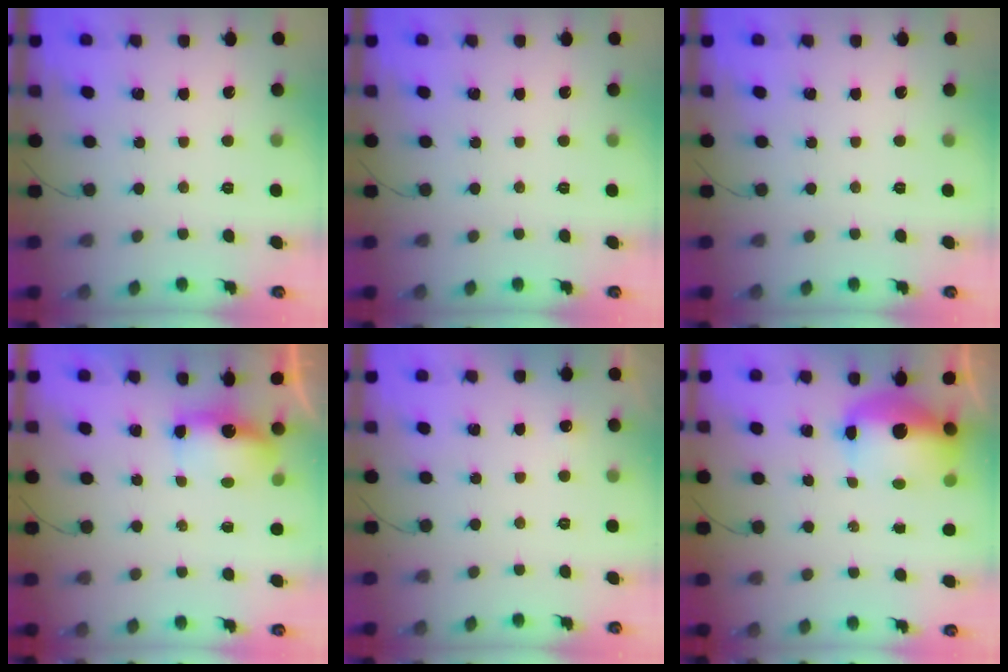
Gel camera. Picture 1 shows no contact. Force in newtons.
{"total": 0.0}
{"total": 0.0}
{"total": 6.8, "press": 6.7, "slide": 0.8}
{"total": 2.9, "press": 2.7, "slide": 1.2}
{"total": 12.0, "press": 11.4, "slide": 3.7}